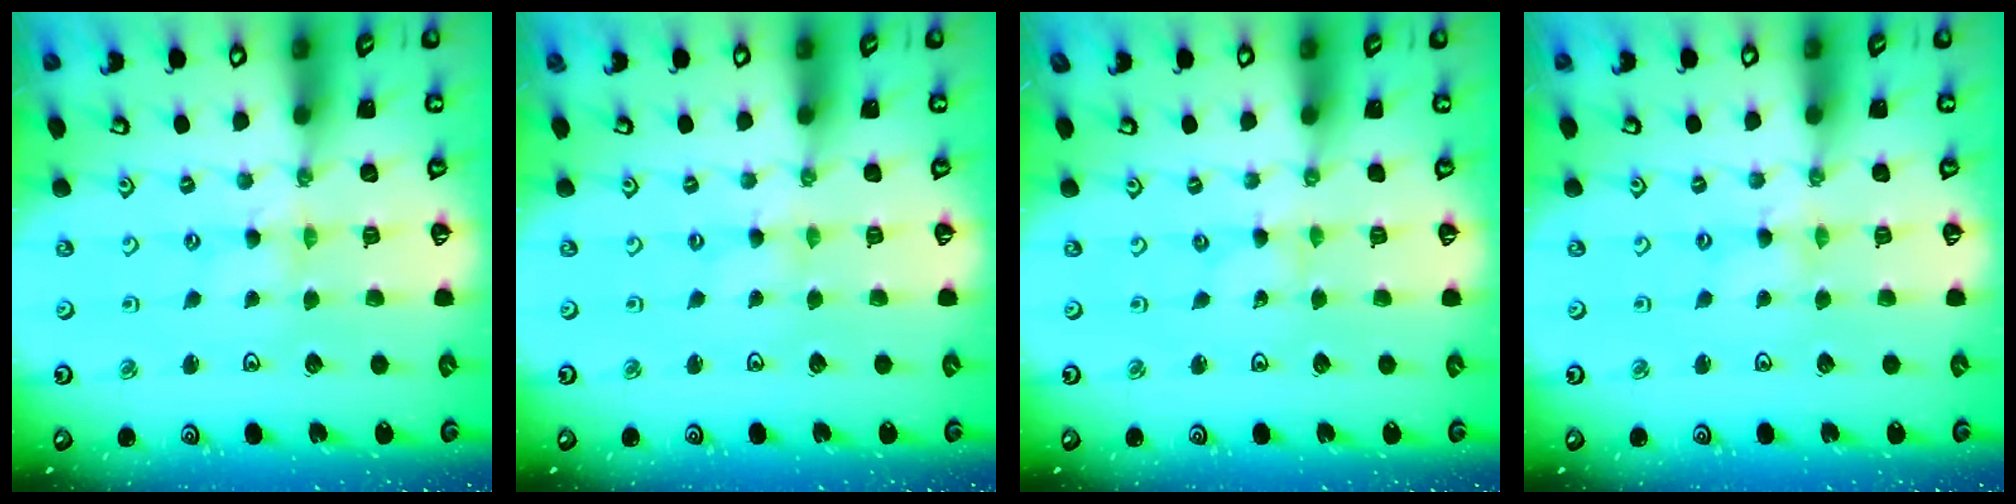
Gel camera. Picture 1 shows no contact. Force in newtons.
{"total": 0.0}
{"total": 0.0}
{"total": 1.3, "press": 1.2, "slide": 0.2}